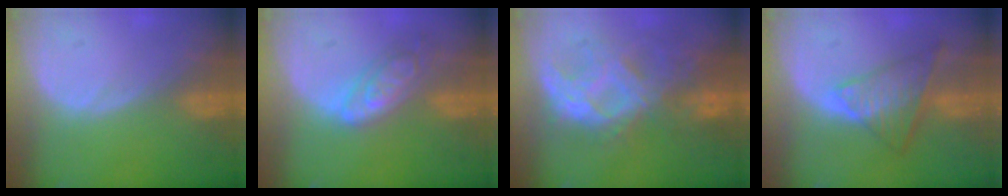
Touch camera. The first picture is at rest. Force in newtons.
{"total": 6.3, "press": 5.6, "slide": 2.9}
{"total": 9.0, "press": 8.7, "slide": 2.5}
{"total": 7.6, "press": 6.4, "slide": 4.0}